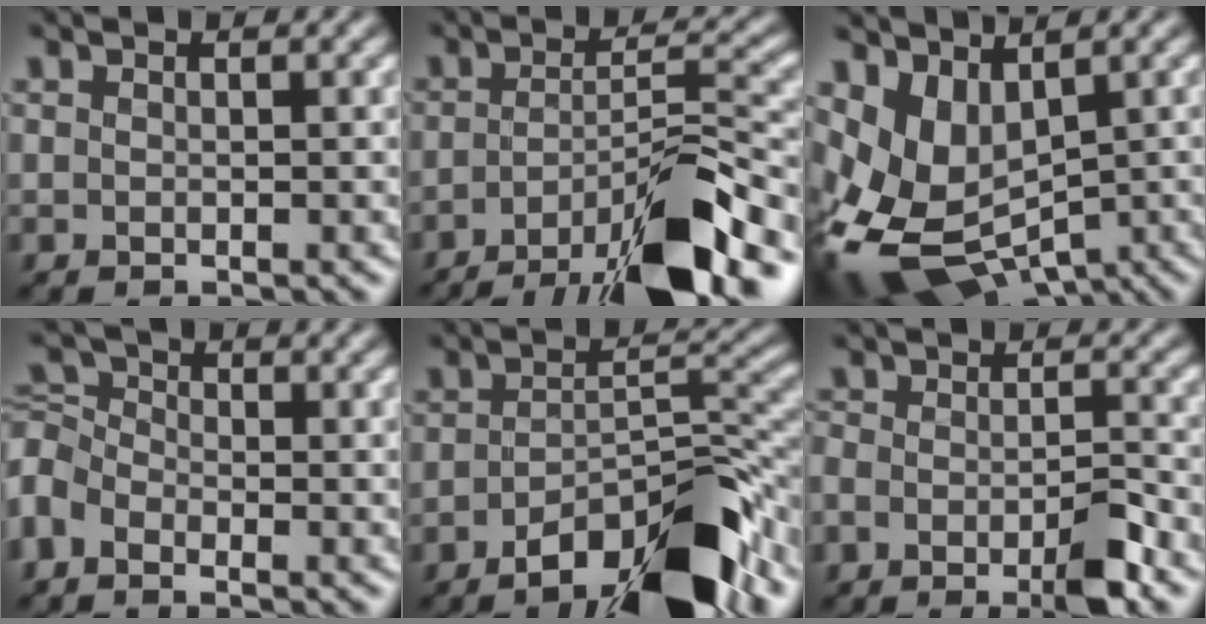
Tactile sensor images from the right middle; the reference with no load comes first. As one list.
[{"total": 11.2, "force": [-7.0, 3.0, 8.2], "torque": [-0.136, 0.011, -0.112]}, {"total": 7.6, "force": [-0.9, 5.1, 5.6], "torque": [-0.123, -0.010, -0.002]}, {"total": 2.7, "force": [-1.5, 1.8, 1.3], "torque": [-0.037, 0.015, -0.042]}, {"total": 9.5, "force": [-6.4, 2.2, 6.7], "torque": [-0.108, 0.016, -0.103]}, {"total": 3.6, "force": [-2.7, 0.5, 2.4], "torque": [-0.046, 0.003, -0.044]}]